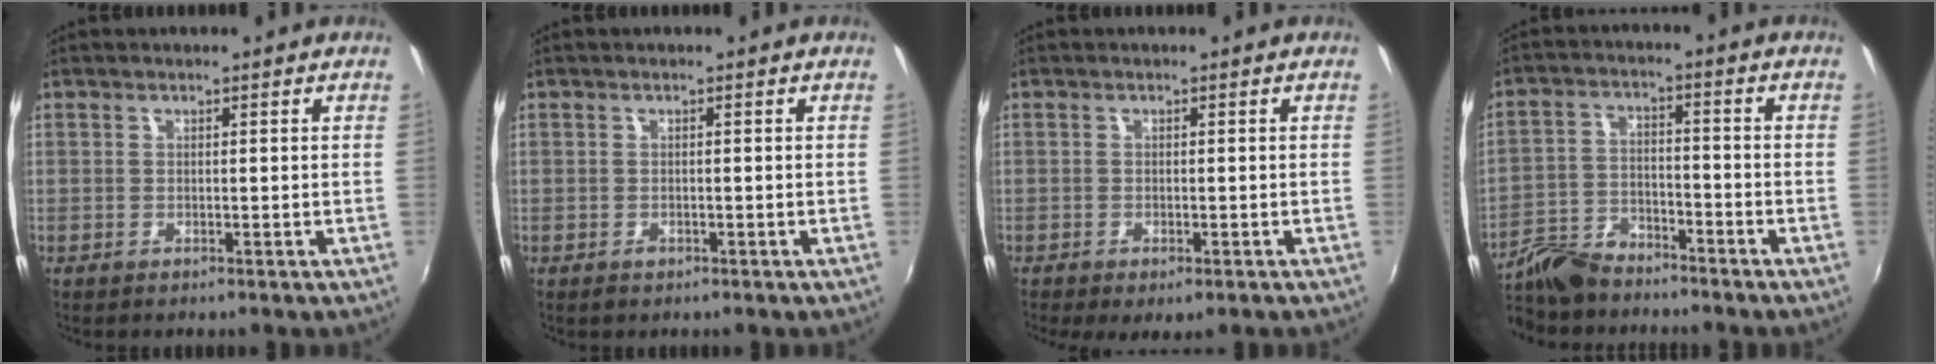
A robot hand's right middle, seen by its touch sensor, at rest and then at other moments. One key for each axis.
{"total": 1.0, "fx": -0.7, "fy": 0.7, "fz": 0.4, "tx": -0.007, "ty": -0.003, "tz": -0.011}
{"total": 3.2, "fx": -1.8, "fy": 1.1, "fz": 2.4, "tx": -0.045, "ty": -0.019, "tz": -0.021}
{"total": 9.9, "fx": -8.6, "fy": 3.6, "fz": 3.4, "tx": -0.090, "ty": 0.002, "tz": -0.161}